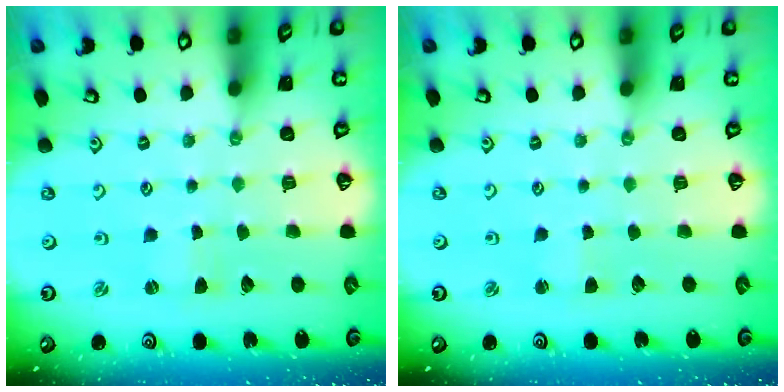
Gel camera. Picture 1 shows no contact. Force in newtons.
{"total": 1.6, "press": 1.6, "slide": 0.3}